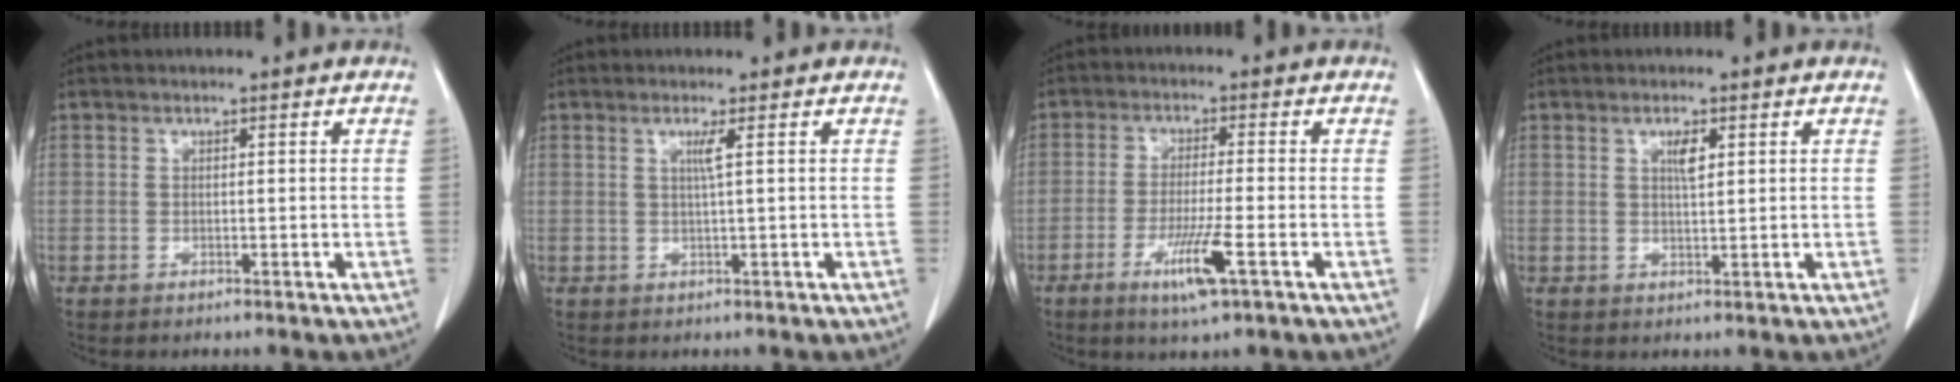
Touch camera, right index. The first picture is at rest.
{"total": 1.6, "force": [0.5, -0.5, 1.4], "torque": [-0.033, -0.003, 0.010]}
{"total": 6.9, "force": [-3.2, -0.1, 6.2], "torque": [-0.117, -0.018, -0.056]}
{"total": 2.3, "force": [1.0, 0.5, 2.0], "torque": [-0.038, -0.002, 0.017]}